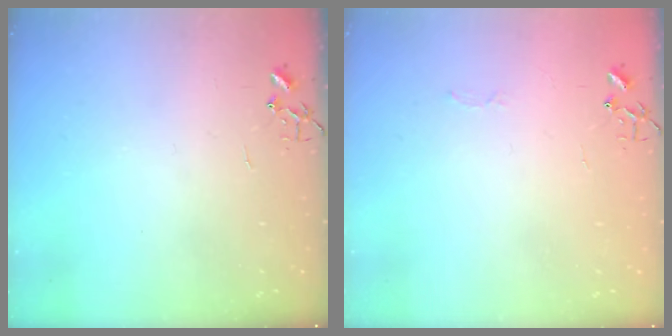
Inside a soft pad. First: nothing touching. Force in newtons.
{"total": 2.5, "press": 2.5, "slide": 0.4}